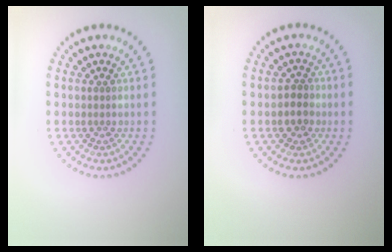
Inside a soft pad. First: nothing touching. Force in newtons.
{"total": 2.0, "press": 1.8, "slide": 0.7}